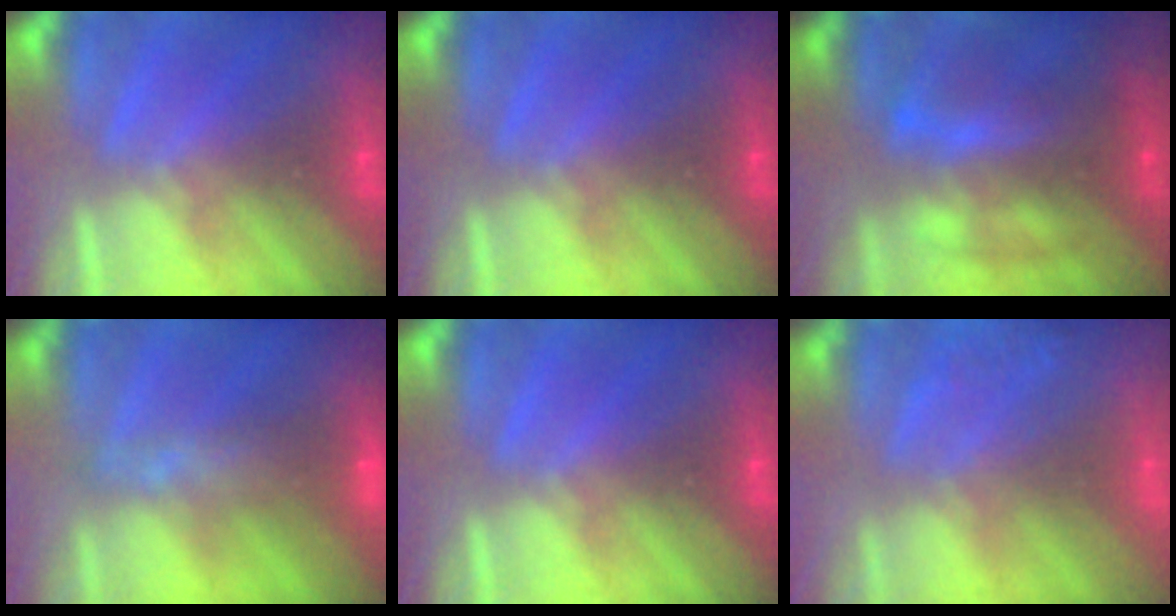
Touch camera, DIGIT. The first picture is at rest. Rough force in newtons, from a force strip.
{"total": 0.0}
{"total": 5.9}
{"total": 9.2}
{"total": 0.0}
{"total": 7.6}